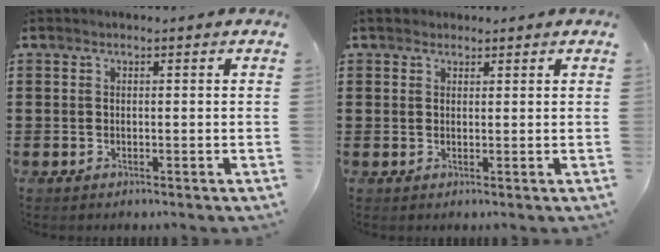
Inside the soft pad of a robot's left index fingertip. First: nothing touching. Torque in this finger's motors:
{"motor_torque": [0.78, -0.90, 0.17, 0.01]}